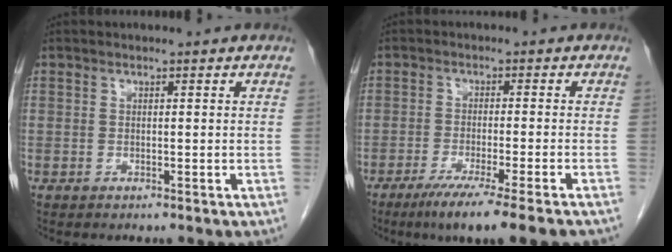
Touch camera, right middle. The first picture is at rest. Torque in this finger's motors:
{"motor_torque": [1.17, -0.96, 0.16, 0.10]}